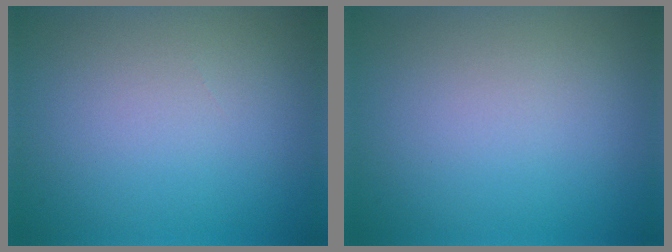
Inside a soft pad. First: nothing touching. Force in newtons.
{"total": 0.0}